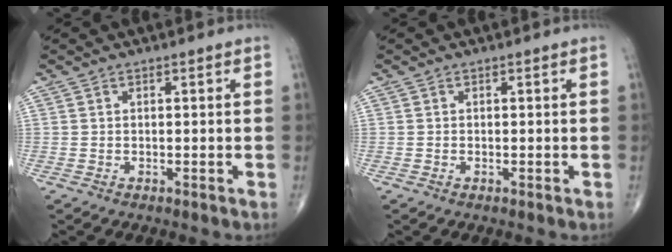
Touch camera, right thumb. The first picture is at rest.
{"total": 0.0}